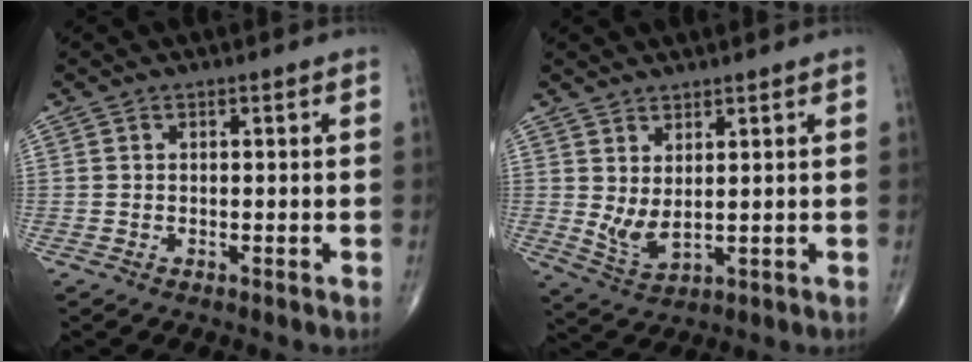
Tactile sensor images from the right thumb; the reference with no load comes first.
{"total": 5.2, "force": [1.4, 2.1, 4.6], "torque": [-0.094, -0.021, 0.037]}